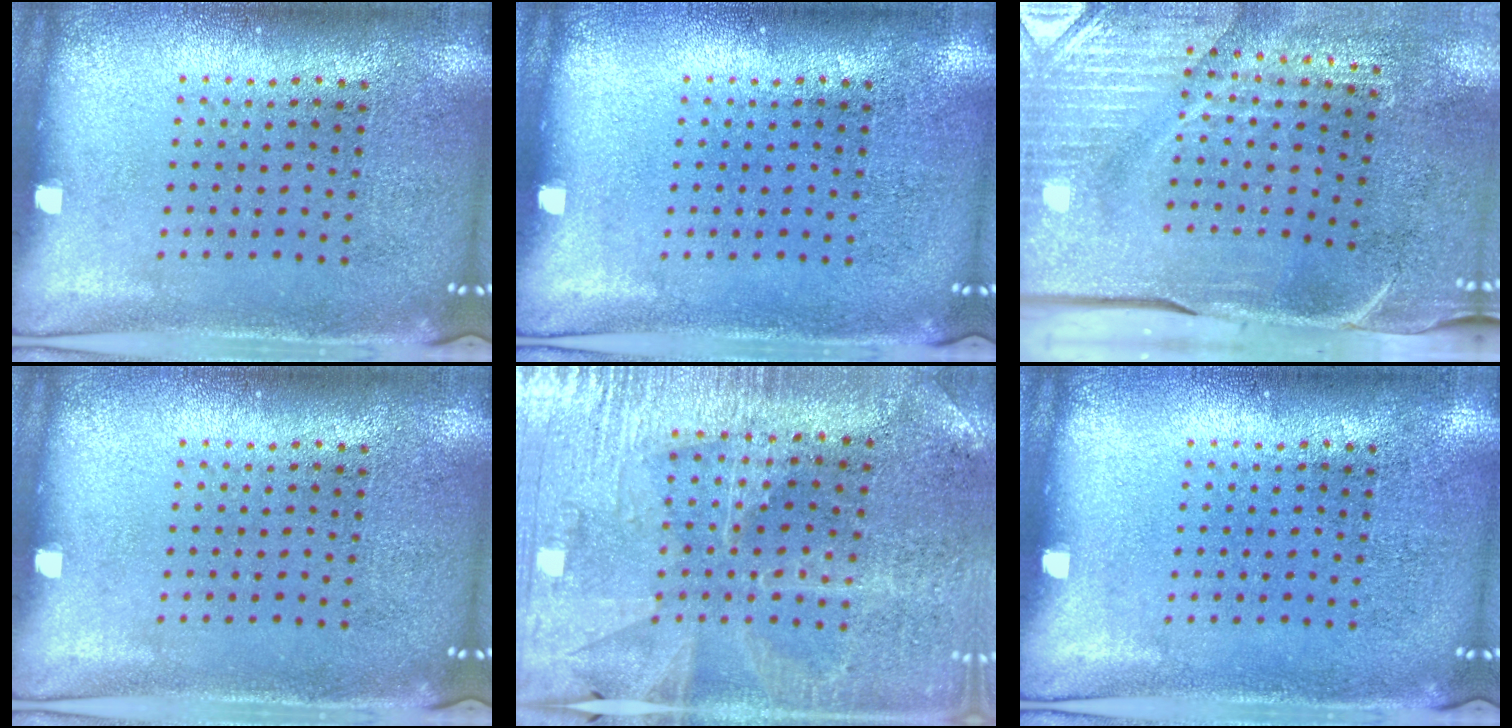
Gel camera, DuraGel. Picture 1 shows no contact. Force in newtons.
{"total": 0.0}
{"total": 4.7, "press": 4.0, "slide": 2.5}
{"total": 0.0}
{"total": 1.4, "press": 1.3, "slide": 0.4}
{"total": 0.0}